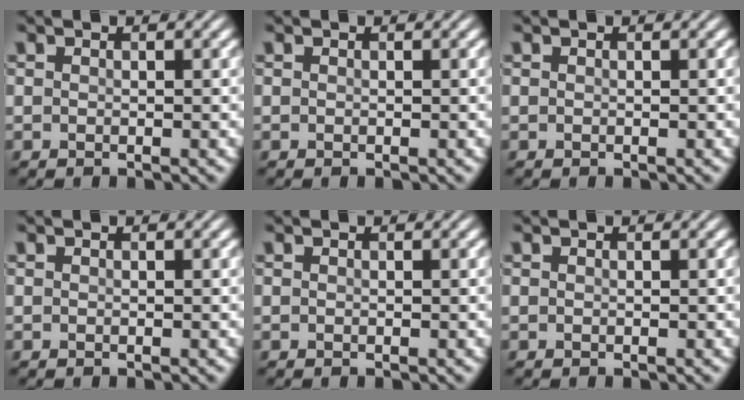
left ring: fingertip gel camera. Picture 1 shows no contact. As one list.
[{"total": 0.0}, {"total": 0.0}, {"total": 0.0}, {"total": 0.0}, {"total": 0.0}]